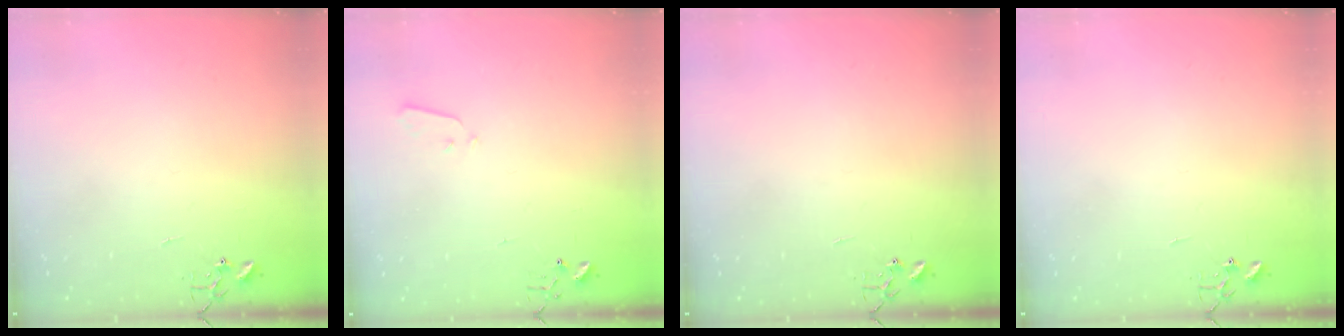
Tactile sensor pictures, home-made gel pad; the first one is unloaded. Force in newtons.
{"total": 2.8, "press": 2.7, "slide": 0.4}
{"total": 0.0}
{"total": 0.0}